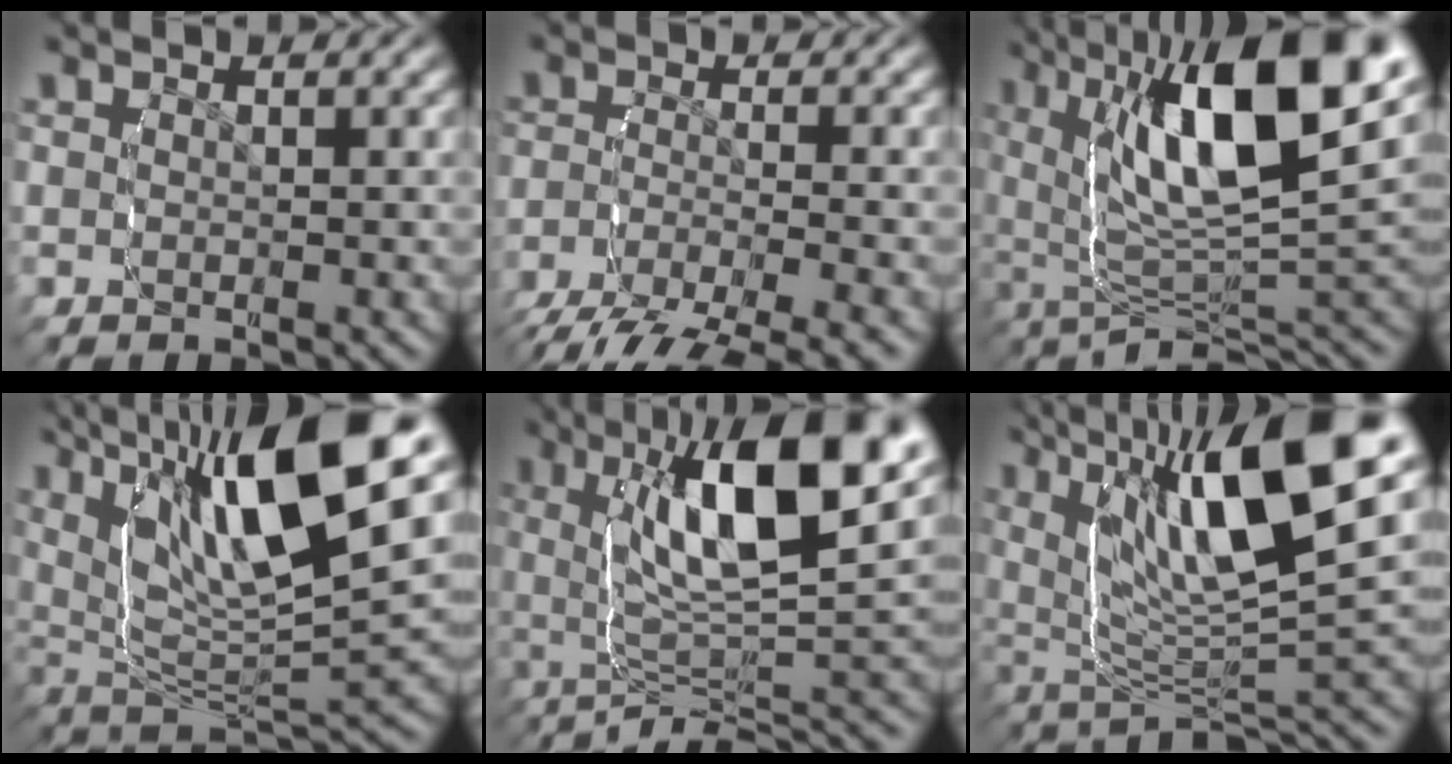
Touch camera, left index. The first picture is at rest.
{"total": 5.9, "force": [-4.4, 1.8, 3.4], "torque": [-0.053, -0.014, -0.060]}
{"total": 12.9, "force": [-0.5, 5.6, 11.6], "torque": [-0.182, -0.015, 0.009]}
{"total": 12.4, "force": [4.2, 5.2, 10.5], "torque": [-0.173, 0.008, 0.070]}
{"total": 11.1, "force": [0.7, 3.7, 10.4], "torque": [-0.147, -0.005, 0.020]}
{"total": 11.1, "force": [1.9, 4.2, 10.1], "torque": [-0.159, -0.004, 0.039]}